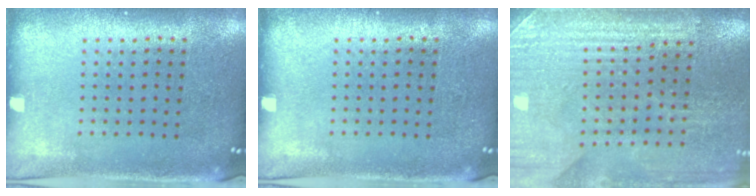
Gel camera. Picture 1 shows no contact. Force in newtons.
{"total": 0.0}
{"total": 3.4, "press": 3.4, "slide": 0.3}